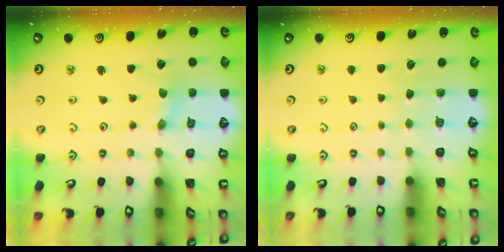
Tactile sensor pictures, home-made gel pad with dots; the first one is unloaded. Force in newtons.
{"total": 0.0}